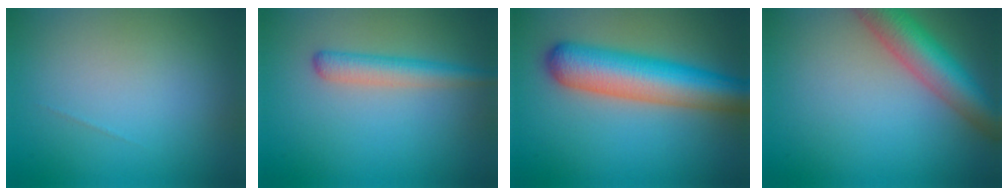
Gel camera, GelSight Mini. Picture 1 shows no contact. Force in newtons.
{"total": 2.9, "press": 2.9, "slide": 0.1}
{"total": 8.9, "press": 8.9, "slide": 0.4}
{"total": 6.7, "press": 6.7, "slide": 0.3}